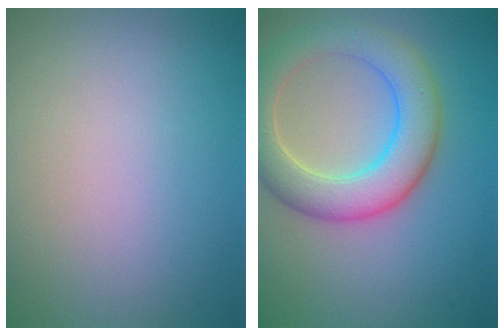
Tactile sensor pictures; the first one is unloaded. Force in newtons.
{"total": 6.8, "press": 6.7, "slide": 0.3}